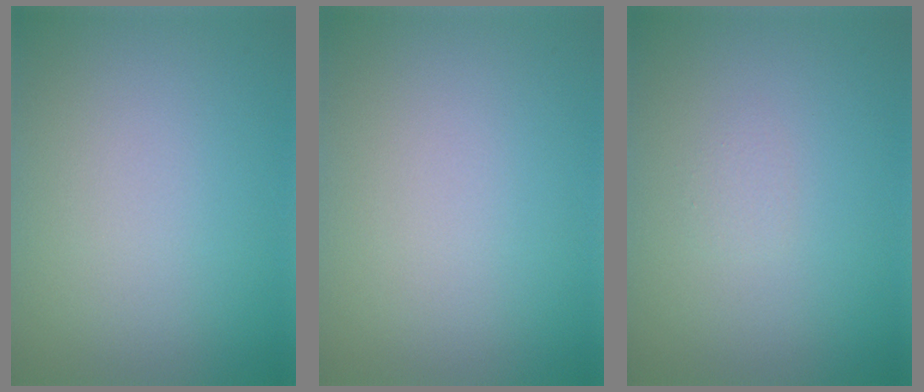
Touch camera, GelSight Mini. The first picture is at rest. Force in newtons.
{"total": 0.0}
{"total": 0.5, "press": 0.5, "slide": 0.1}